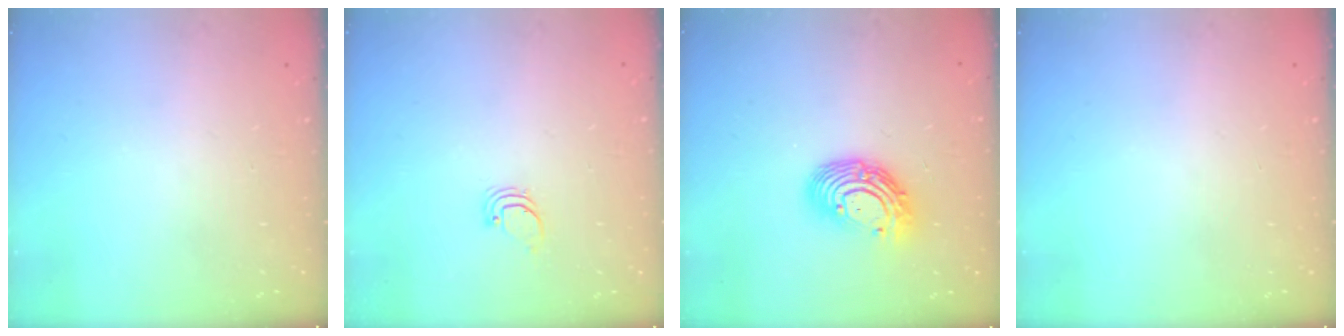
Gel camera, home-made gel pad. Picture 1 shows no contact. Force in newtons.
{"total": 0.9, "press": 0.9, "slide": 0.0}
{"total": 11.9, "press": 11.8, "slide": 1.3}
{"total": 0.0}